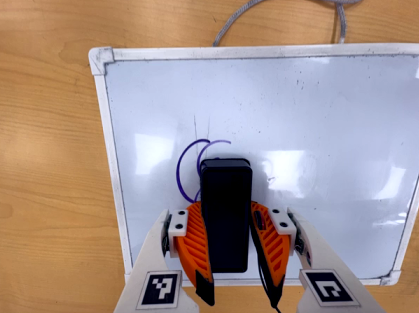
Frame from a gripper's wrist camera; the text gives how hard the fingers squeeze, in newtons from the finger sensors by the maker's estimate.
{"total": 10.3, "left": 9.4, "right": 11.3}